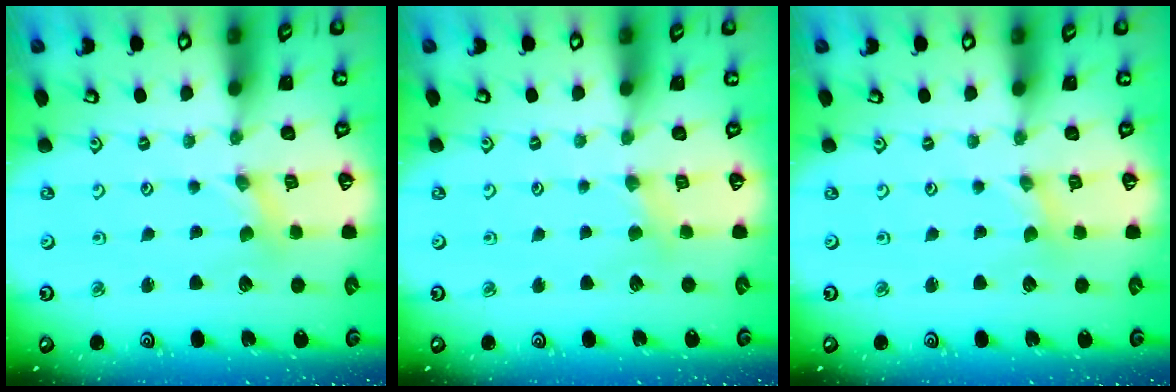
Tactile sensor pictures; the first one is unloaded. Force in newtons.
{"total": 2.3, "press": 2.2, "slide": 0.4}
{"total": 0.0}